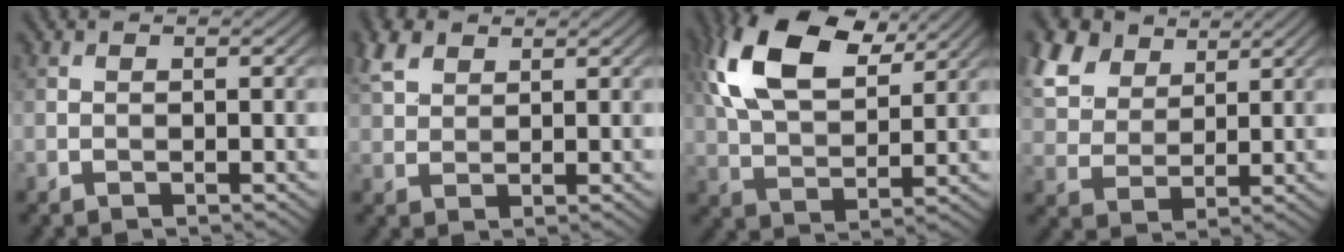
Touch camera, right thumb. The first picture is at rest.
{"total": 4.2, "force": [2.6, 2.5, 2.3], "torque": [-0.062, 0.013, 0.054]}
{"total": 14.7, "force": [7.1, 7.5, 10.4], "torque": [-0.241, 0.020, 0.133]}
{"total": 9.4, "force": [5.7, 5.7, 4.9], "torque": [-0.147, 0.021, 0.105]}